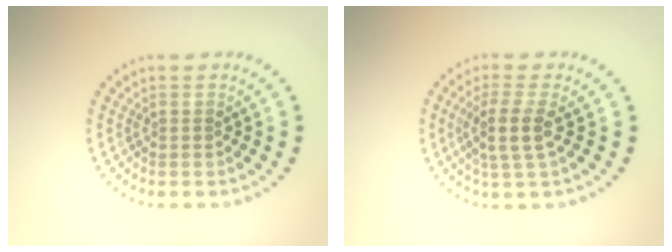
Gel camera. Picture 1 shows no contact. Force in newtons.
{"total": 2.9, "press": 2.4, "slide": 1.6}